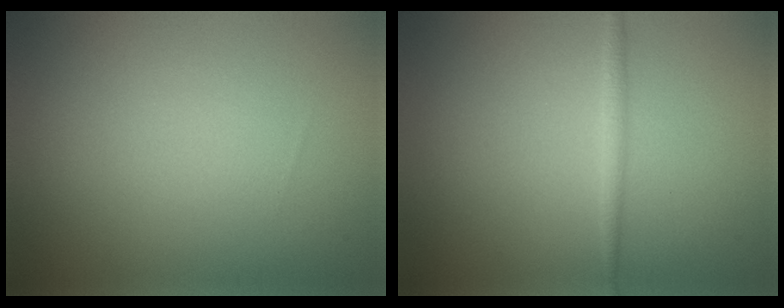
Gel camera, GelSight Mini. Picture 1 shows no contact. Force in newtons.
{"total": 1.1, "press": 1.1, "slide": 0.0}